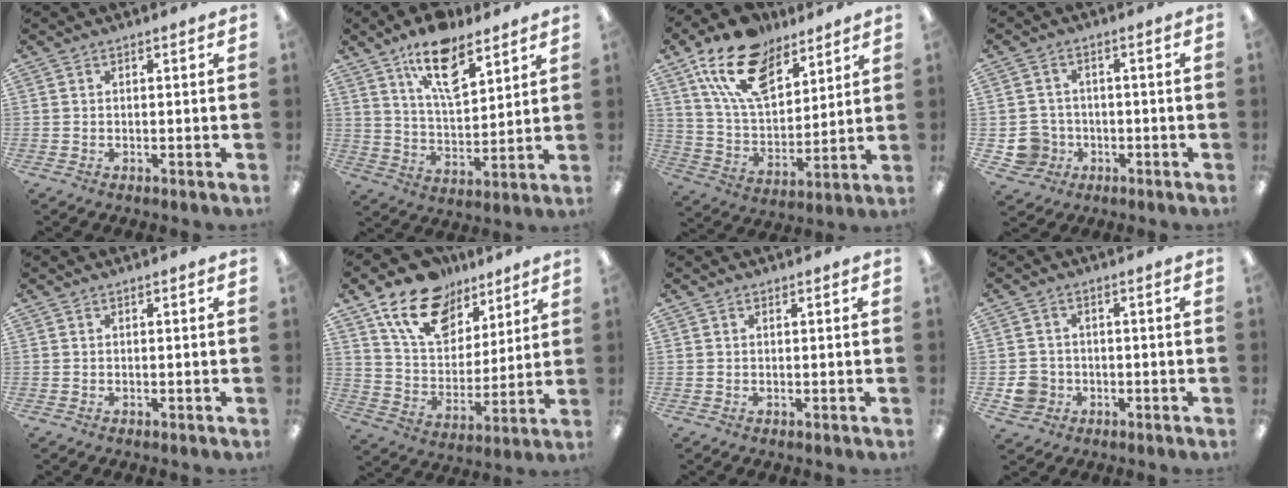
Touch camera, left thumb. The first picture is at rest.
{"total": 14.5, "force": [9.3, 6.2, 9.3], "torque": [-0.149, -0.041, 0.161]}
{"total": 17.9, "force": [11.1, 9.9, 10.0], "torque": [-0.181, -0.045, 0.204]}
{"total": 5.9, "force": [-2.0, 5.4, 1.0], "torque": [-0.036, 0.014, -0.031]}
{"total": 0.0}
{"total": 16.6, "force": [10.9, 10.0, 7.6], "torque": [-0.141, -0.051, 0.202]}
{"total": 0.0}
{"total": 4.9, "force": [-1.6, 4.5, 1.2], "torque": [-0.019, 0.007, -0.027]}